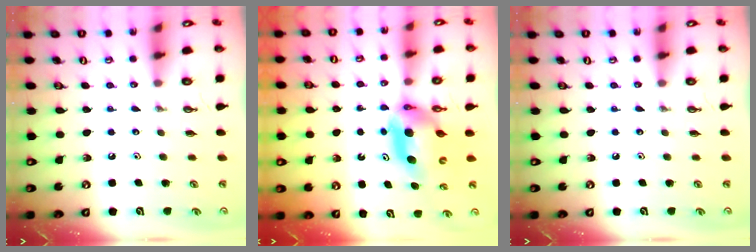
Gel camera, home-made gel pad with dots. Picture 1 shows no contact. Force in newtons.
{"total": 8.1, "press": 8.0, "slide": 1.0}
{"total": 0.0}